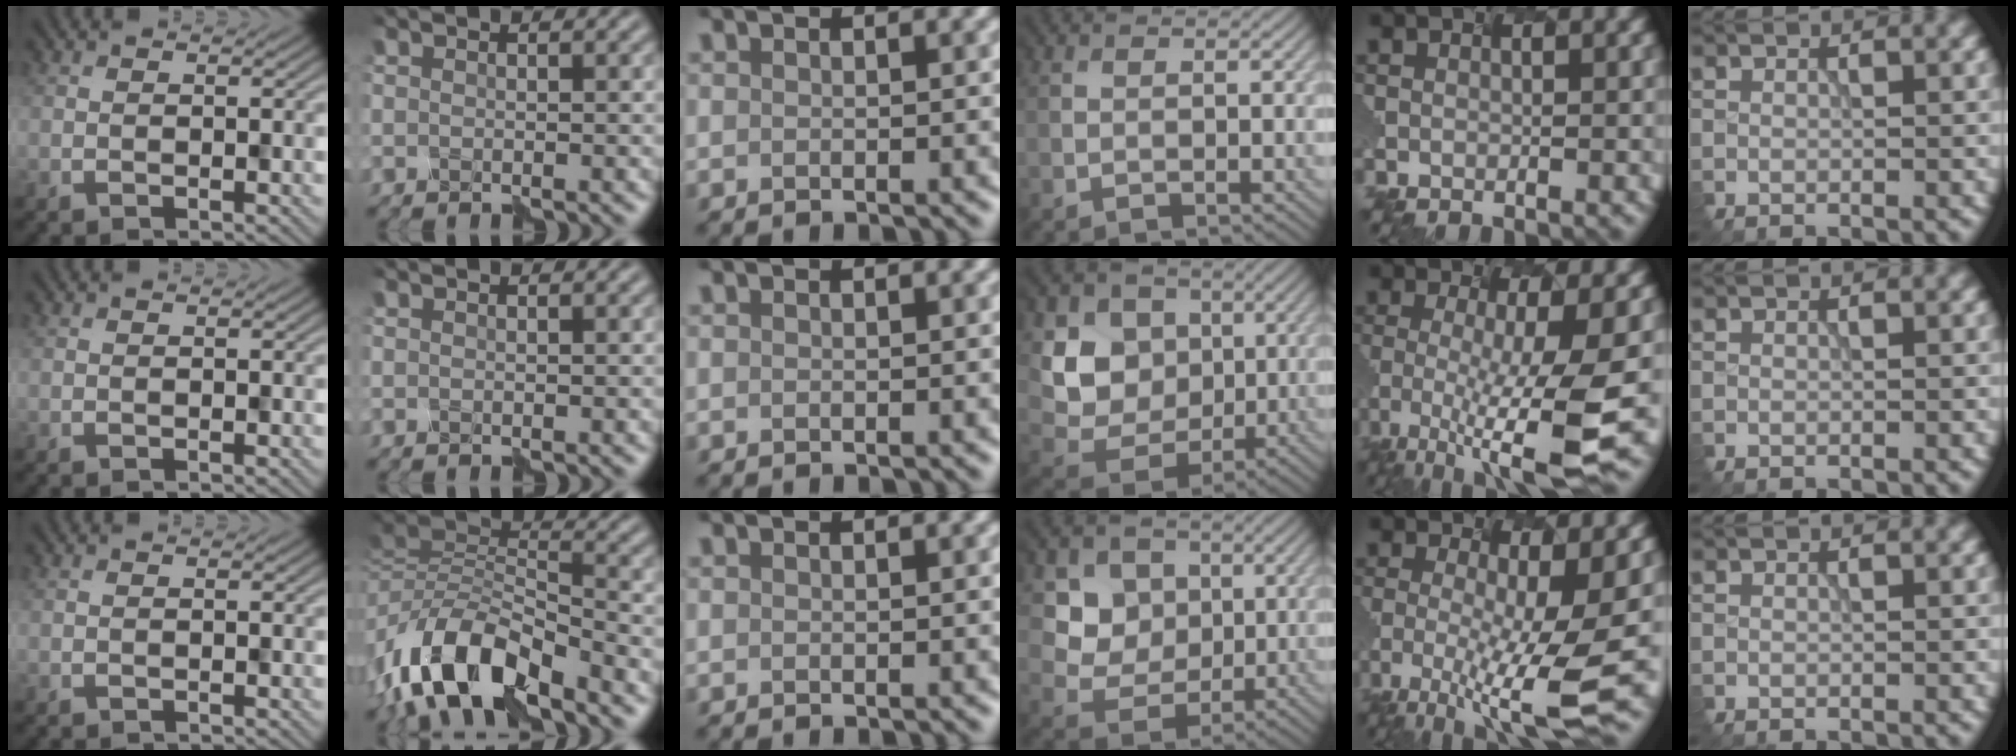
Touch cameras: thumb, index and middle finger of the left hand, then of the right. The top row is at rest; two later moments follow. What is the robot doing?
{"motion": "disassemble", "object": "puzzle pieces"}